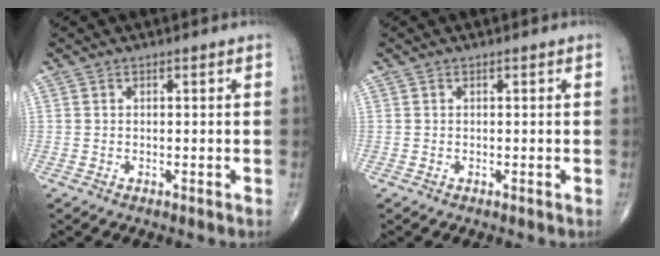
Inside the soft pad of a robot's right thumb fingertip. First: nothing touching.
{"total": 0.0}